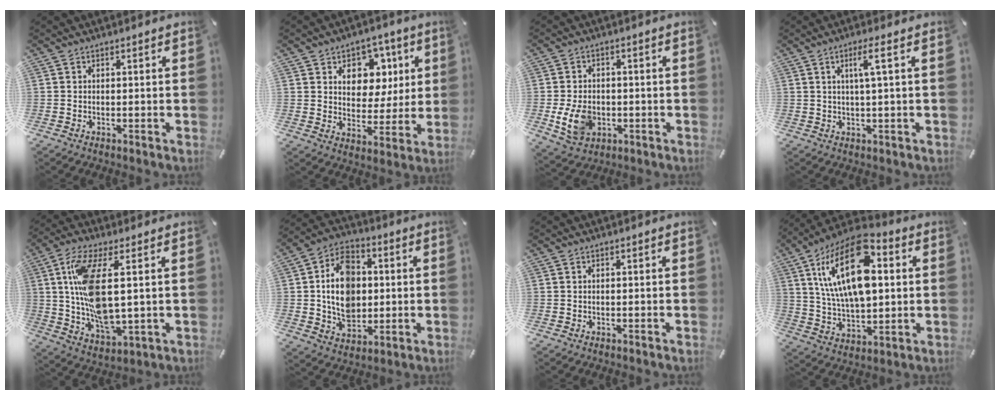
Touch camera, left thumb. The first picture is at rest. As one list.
[{"total": 10.4, "force": [3.8, 9.0, 3.7], "torque": [-0.051, -0.022, 0.070]}, {"total": 8.6, "force": [-1.6, 6.6, 5.3], "torque": [-0.104, 0.002, -0.028]}, {"total": 4.9, "force": [1.3, 0.2, 4.8], "torque": [-0.094, -0.001, 0.018]}, {"total": 15.5, "force": [2.9, 6.3, 13.9], "torque": [-0.283, -0.019, 0.048]}, {"total": 14.9, "force": [0.7, 11.6, 9.4], "torque": [-0.182, 0.016, 0.013]}, {"total": 0.0}, {"total": 22.7, "force": [7.2, 12.5, 17.5], "torque": [-0.344, -0.020, 0.111]}]